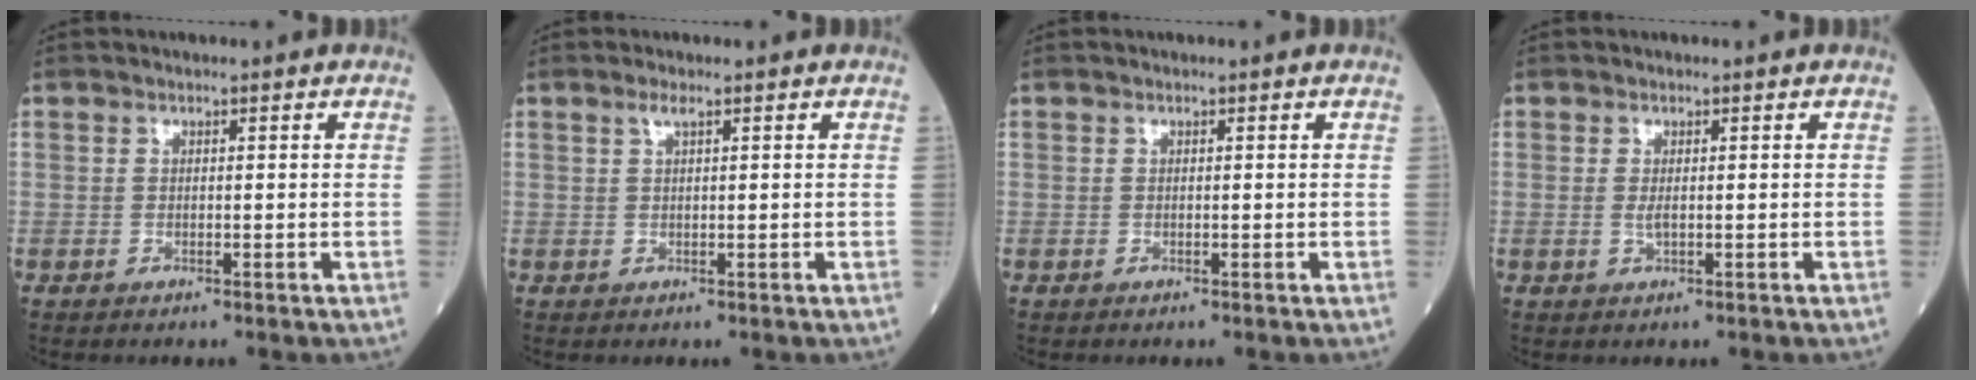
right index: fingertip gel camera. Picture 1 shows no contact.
{"total": 1.2, "force": [0.7, 0.0, 1.0], "torque": [-0.023, 0.005, 0.014]}
{"total": 0.0}
{"total": 1.1, "force": [0.0, 0.3, 1.1], "torque": [-0.026, -0.004, 0.002]}